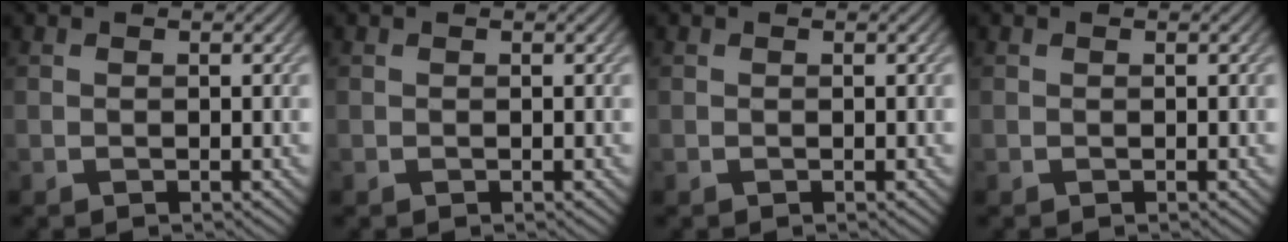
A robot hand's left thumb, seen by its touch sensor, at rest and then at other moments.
{"total": 0.0}
{"total": 0.0}
{"total": 0.0}